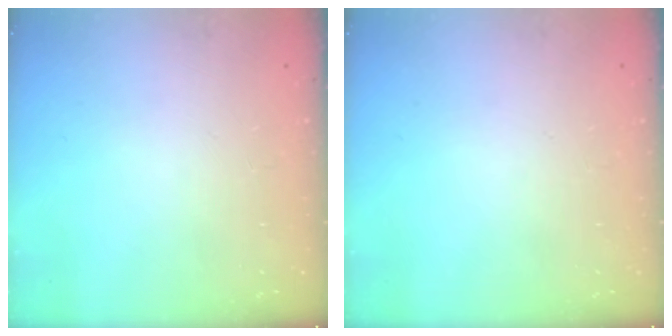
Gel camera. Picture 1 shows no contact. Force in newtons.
{"total": 0.0}